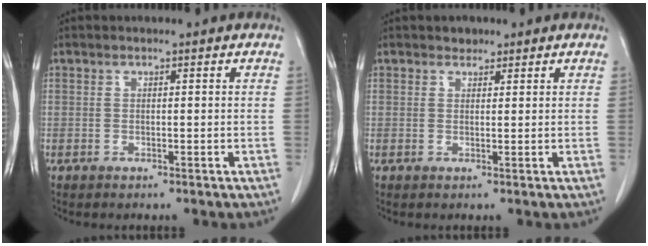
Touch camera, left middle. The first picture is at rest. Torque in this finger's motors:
{"motor_torque": [0.25, -0.22, -0.09, -0.01]}